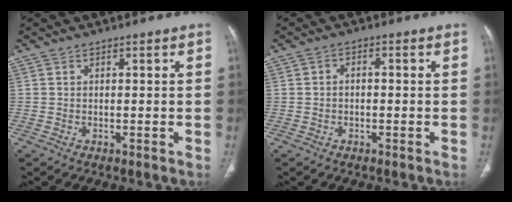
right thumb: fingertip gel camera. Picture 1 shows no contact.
{"total": 1.5, "force": [-0.3, 1.1, 0.9], "torque": [-0.011, 0.007, -0.009]}